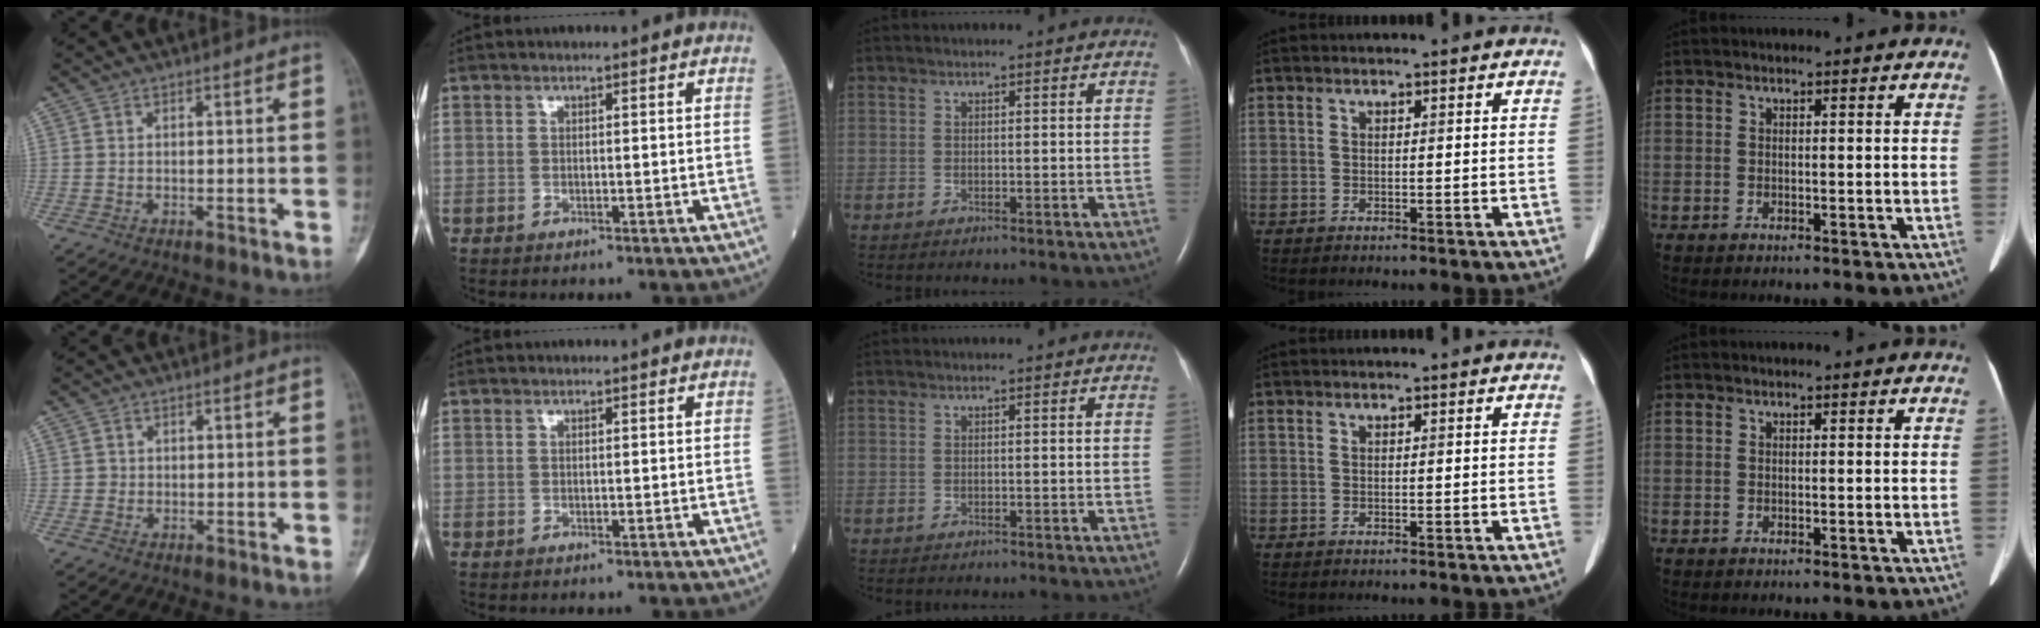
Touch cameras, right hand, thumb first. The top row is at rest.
{"thumb": {"total": 1.0, "force": [0.0, 1.0, 0.0], "torque": [0.007, 0.004, 0.000]}}